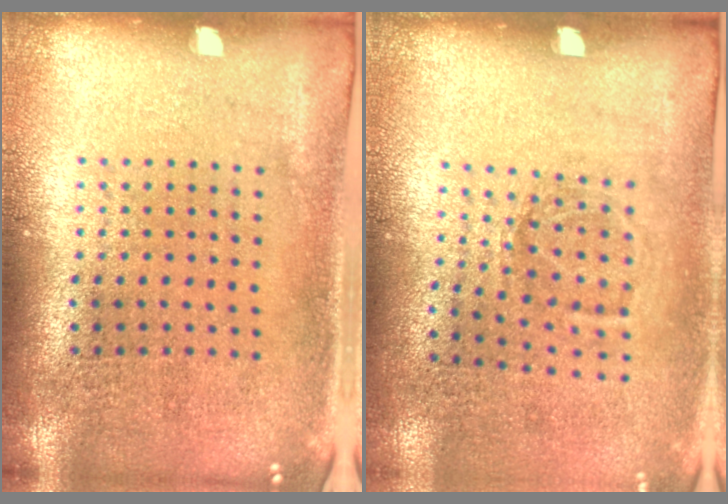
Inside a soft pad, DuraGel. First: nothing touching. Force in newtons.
{"total": 1.2, "press": 0.8, "slide": 0.8}